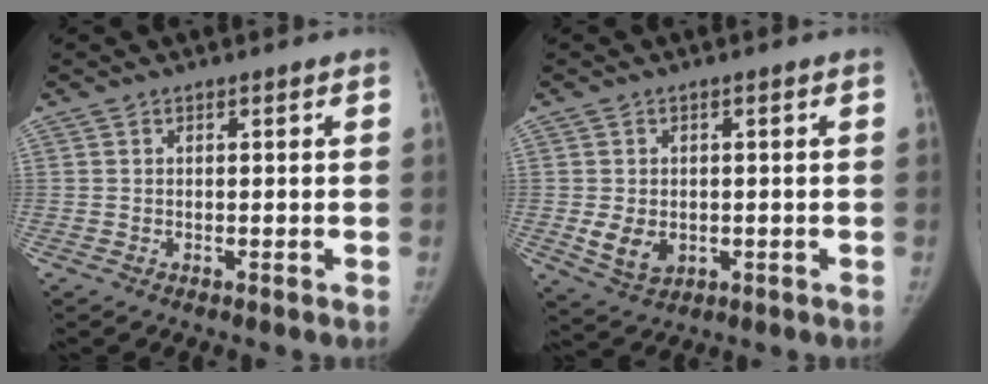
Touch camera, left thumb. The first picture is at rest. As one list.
[{"total": 5.4, "force": [-0.7, 4.1, 3.4], "torque": [-0.052, -0.006, 0.000]}]